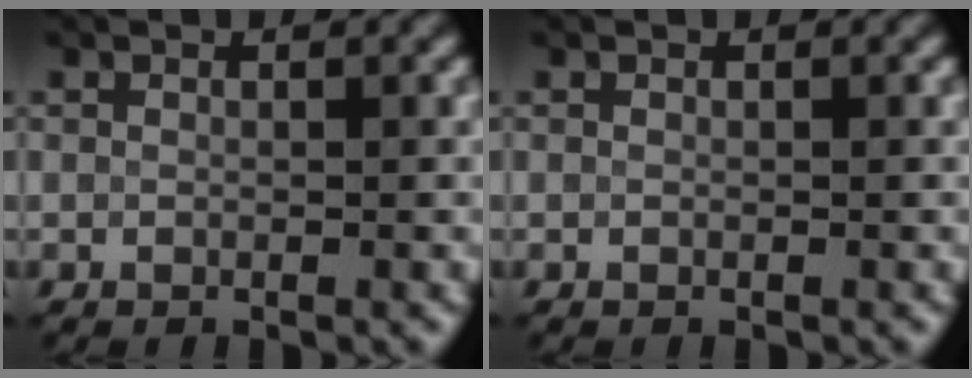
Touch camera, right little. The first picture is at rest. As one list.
[{"total": 0.0}]